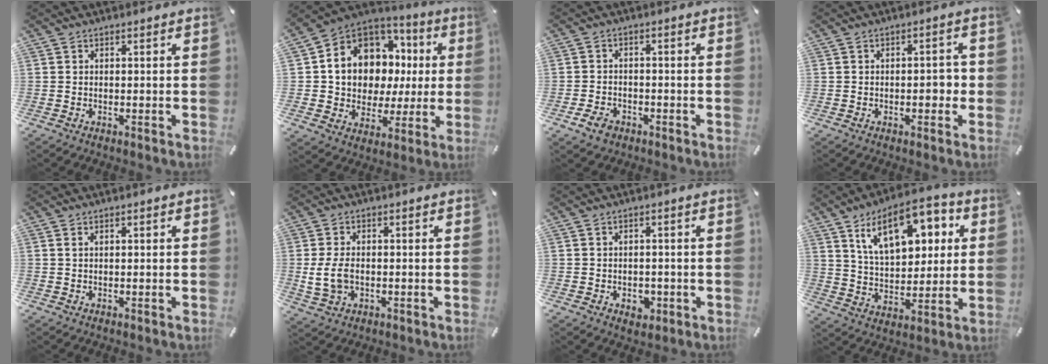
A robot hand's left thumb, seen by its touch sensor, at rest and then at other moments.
{"total": 11.4, "force": [3.6, 9.7, 4.8], "torque": [-0.094, -0.047, 0.074]}
{"total": 3.7, "force": [-2.3, 2.6, 1.3], "torque": [-0.033, 0.010, -0.047]}
{"total": 3.9, "force": [-0.7, 2.0, 3.2], "torque": [-0.041, 0.002, -0.017]}
{"total": 1.0, "force": [0.3, 0.4, 0.9], "torque": [-0.017, 0.002, 0.004]}
{"total": 6.3, "force": [-0.6, 4.3, 4.6], "torque": [-0.104, 0.002, -0.011]}
{"total": 3.2, "force": [-0.9, 2.6, 1.7], "torque": [-0.020, 0.003, -0.015]}
{"total": 17.2, "force": [8.3, 9.5, 11.7], "torque": [-0.188, -0.016, 0.144]}